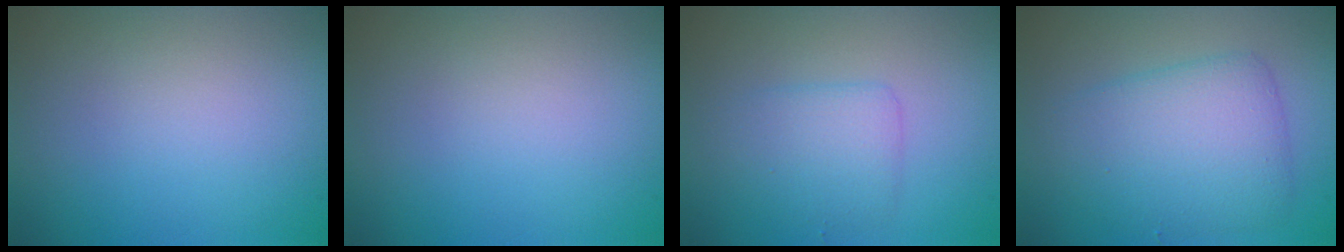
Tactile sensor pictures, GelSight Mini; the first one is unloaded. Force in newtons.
{"total": 0.0}
{"total": 2.7, "press": 2.7, "slide": 0.1}
{"total": 5.4, "press": 5.4, "slide": 0.2}